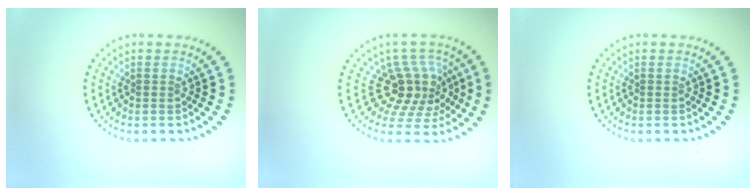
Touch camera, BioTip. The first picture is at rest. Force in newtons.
{"total": 4.4, "press": 3.3, "slide": 2.9}
{"total": 0.0}